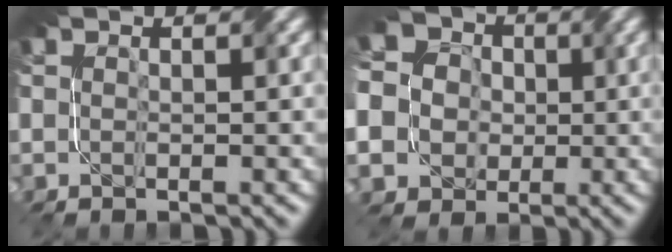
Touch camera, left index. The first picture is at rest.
{"total": 13.8, "force": [-2.3, 13.0, 4.2], "torque": [-0.140, -0.011, -0.056]}